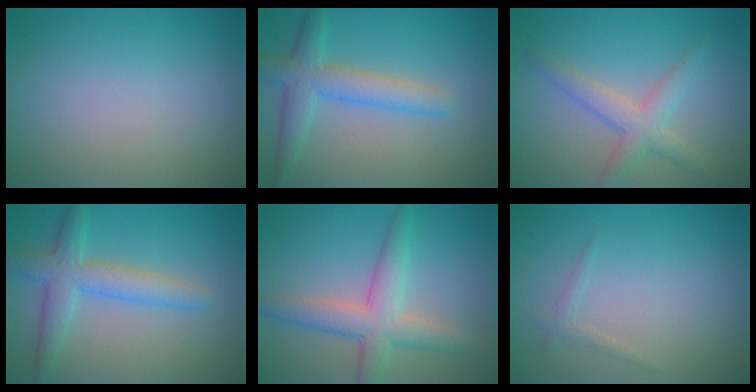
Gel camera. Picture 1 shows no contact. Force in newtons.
{"total": 4.3, "press": 4.3, "slide": 0.2}
{"total": 3.3, "press": 3.3, "slide": 0.1}
{"total": 4.3, "press": 4.3, "slide": 0.1}
{"total": 4.8, "press": 4.8, "slide": 0.1}
{"total": 0.9, "press": 0.9, "slide": 0.0}